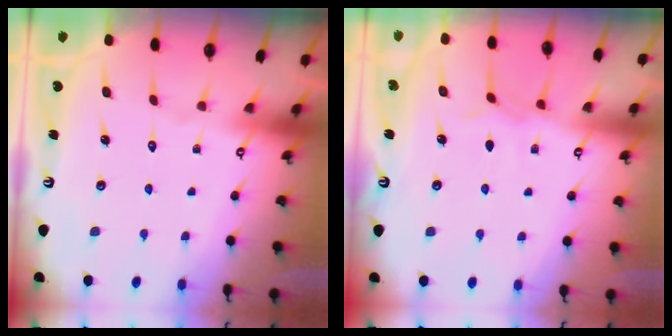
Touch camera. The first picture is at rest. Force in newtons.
{"total": 5.2, "press": 5.1, "slide": 0.6}